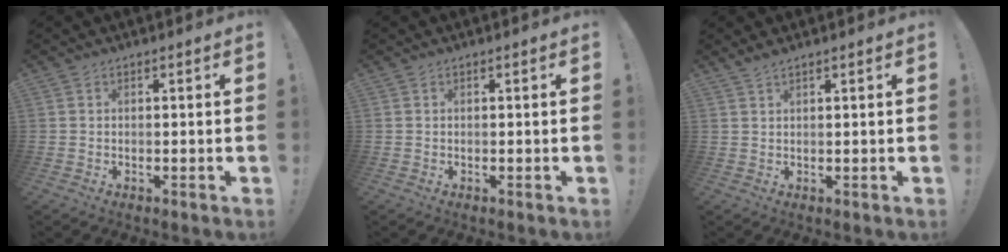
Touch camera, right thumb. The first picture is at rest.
{"total": 0.0}
{"total": 1.7, "force": [1.4, -0.1, 1.0], "torque": [-0.027, -0.002, 0.025]}